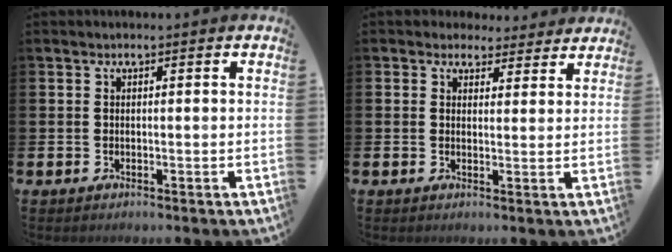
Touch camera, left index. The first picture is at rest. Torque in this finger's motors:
{"motor_torque": [1.86, -0.28, 0.24, 0.02]}